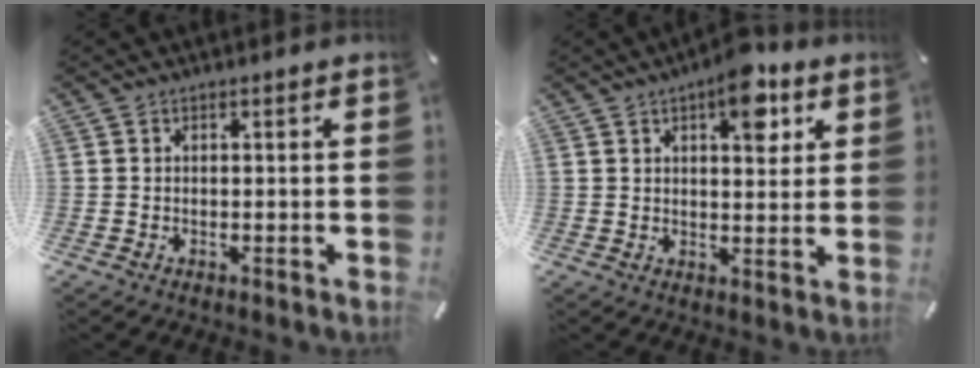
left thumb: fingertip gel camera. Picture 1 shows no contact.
{"total": 10.0, "force": [5.0, 4.7, 7.2], "torque": [-0.083, -0.022, 0.080]}